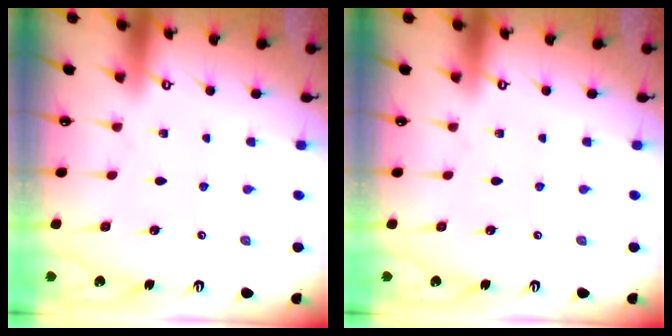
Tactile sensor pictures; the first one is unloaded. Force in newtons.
{"total": 0.0}